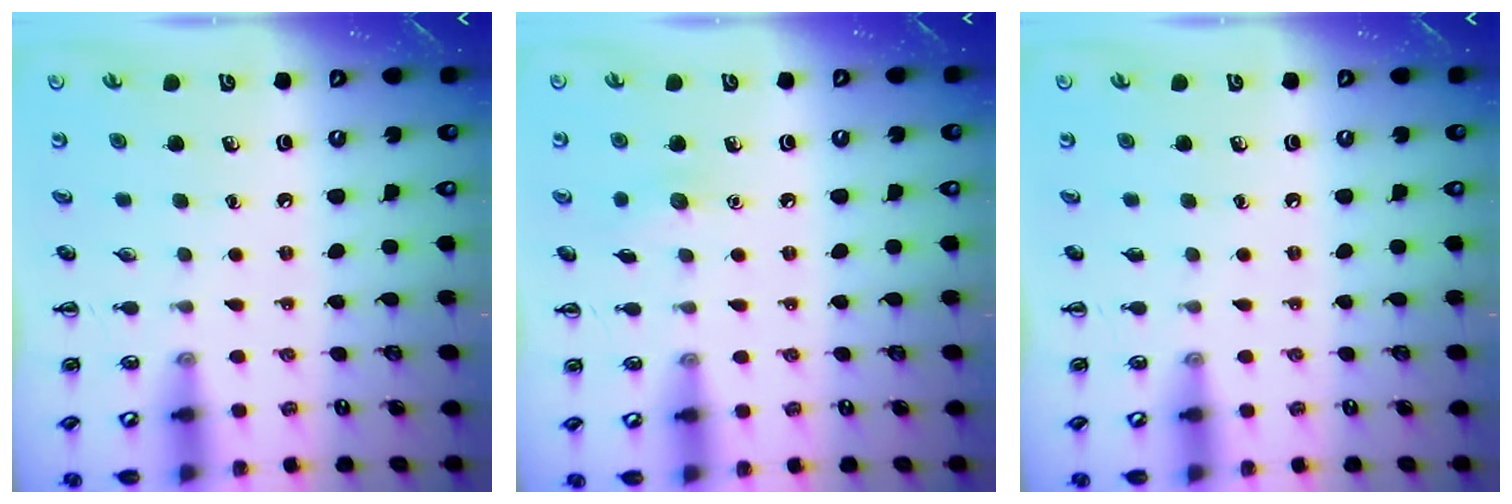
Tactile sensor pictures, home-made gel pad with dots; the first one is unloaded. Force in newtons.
{"total": 5.6, "press": 5.4, "slide": 1.5}
{"total": 0.0}